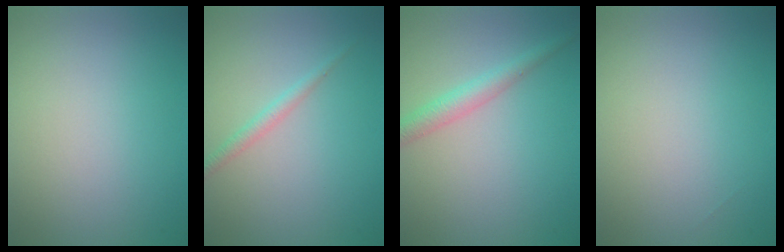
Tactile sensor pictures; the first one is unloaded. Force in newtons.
{"total": 1.3, "press": 1.3, "slide": 0.0}
{"total": 2.4, "press": 2.4, "slide": 0.1}
{"total": 0.0}